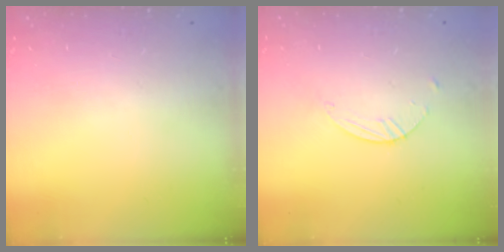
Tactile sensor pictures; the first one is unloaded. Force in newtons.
{"total": 1.8, "press": 1.8, "slide": 0.1}